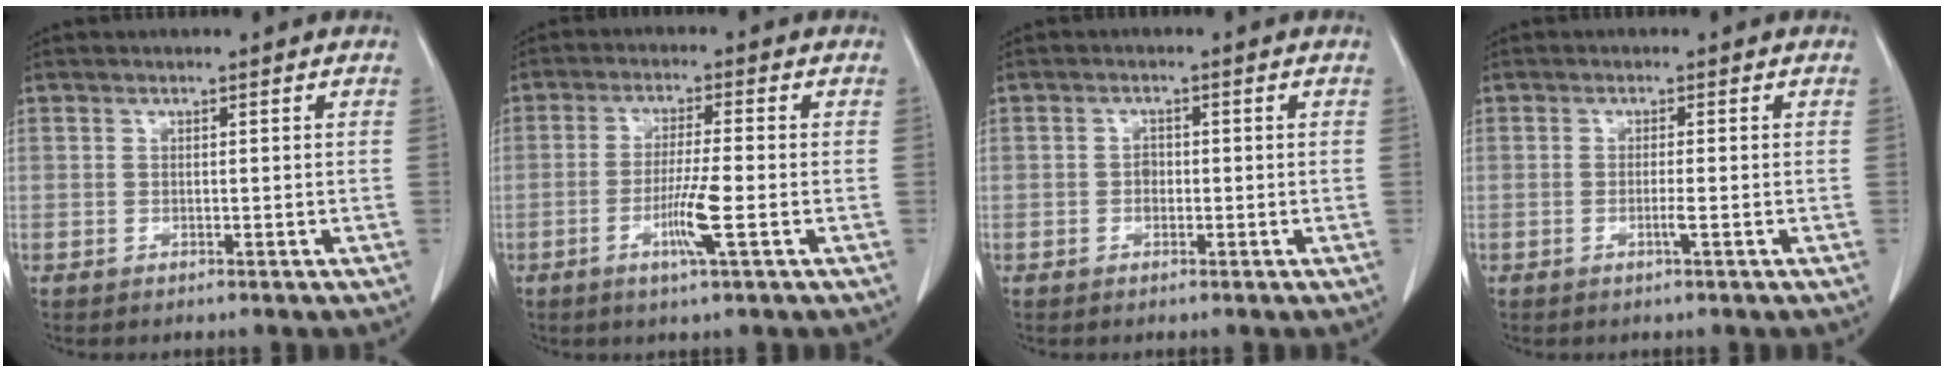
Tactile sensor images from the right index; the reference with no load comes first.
{"total": 6.1, "force": [-2.1, -0.5, 5.7], "torque": [-0.109, -0.012, -0.039]}
{"total": 1.4, "force": [-0.3, 1.0, 0.8], "torque": [-0.011, 0.005, -0.005]}
{"total": 1.5, "force": [-0.6, -0.3, 1.4], "torque": [-0.028, -0.003, -0.011]}